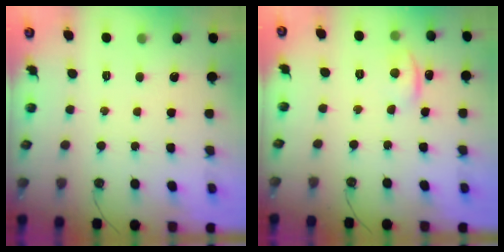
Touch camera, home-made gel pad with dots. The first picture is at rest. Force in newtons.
{"total": 3.8, "press": 3.8, "slide": 0.4}